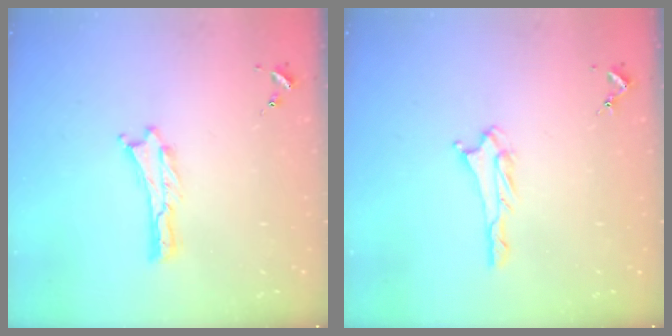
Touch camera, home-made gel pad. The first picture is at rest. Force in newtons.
{"total": 2.3, "press": 2.2, "slide": 0.3}